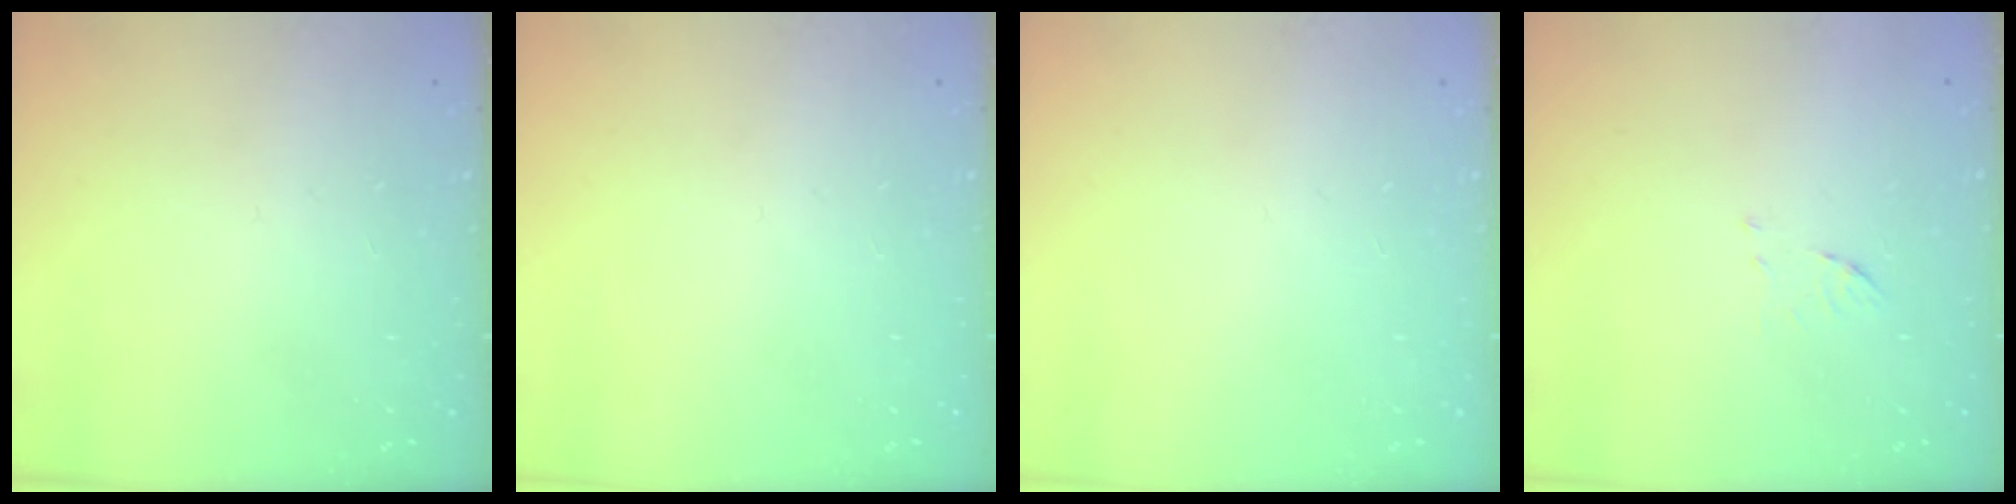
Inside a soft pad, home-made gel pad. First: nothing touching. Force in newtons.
{"total": 0.0}
{"total": 0.0}
{"total": 5.3, "press": 5.2, "slide": 0.5}